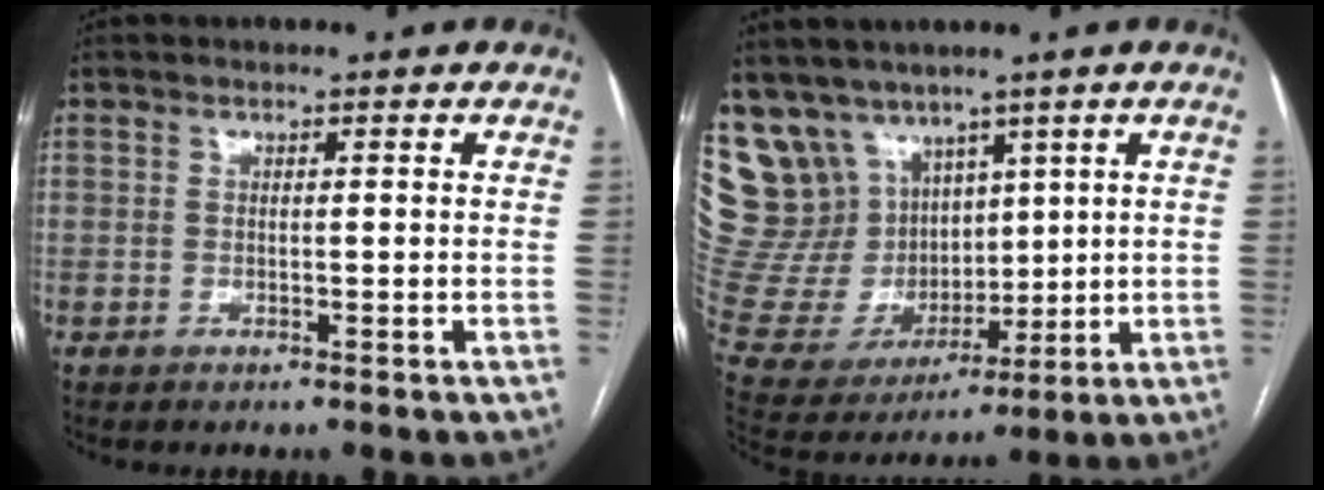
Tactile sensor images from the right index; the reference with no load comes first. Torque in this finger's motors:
{"motor_torque": [-0.53, 0.83, 0.08, -0.01]}